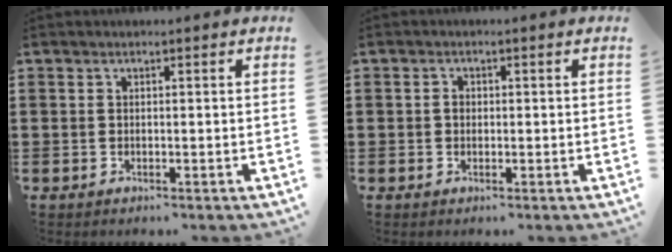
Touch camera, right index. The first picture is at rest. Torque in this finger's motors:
{"motor_torque": [0.08, 0.04, 0.20, 0.04]}